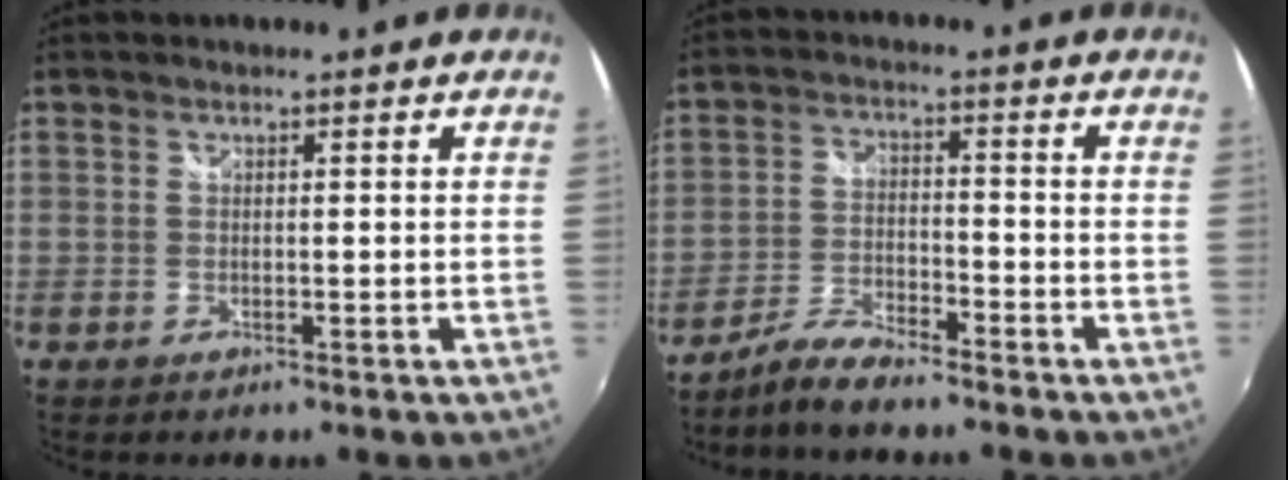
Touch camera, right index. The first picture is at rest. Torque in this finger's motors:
{"motor_torque": [-0.04, -0.06, 0.15, 0.03]}